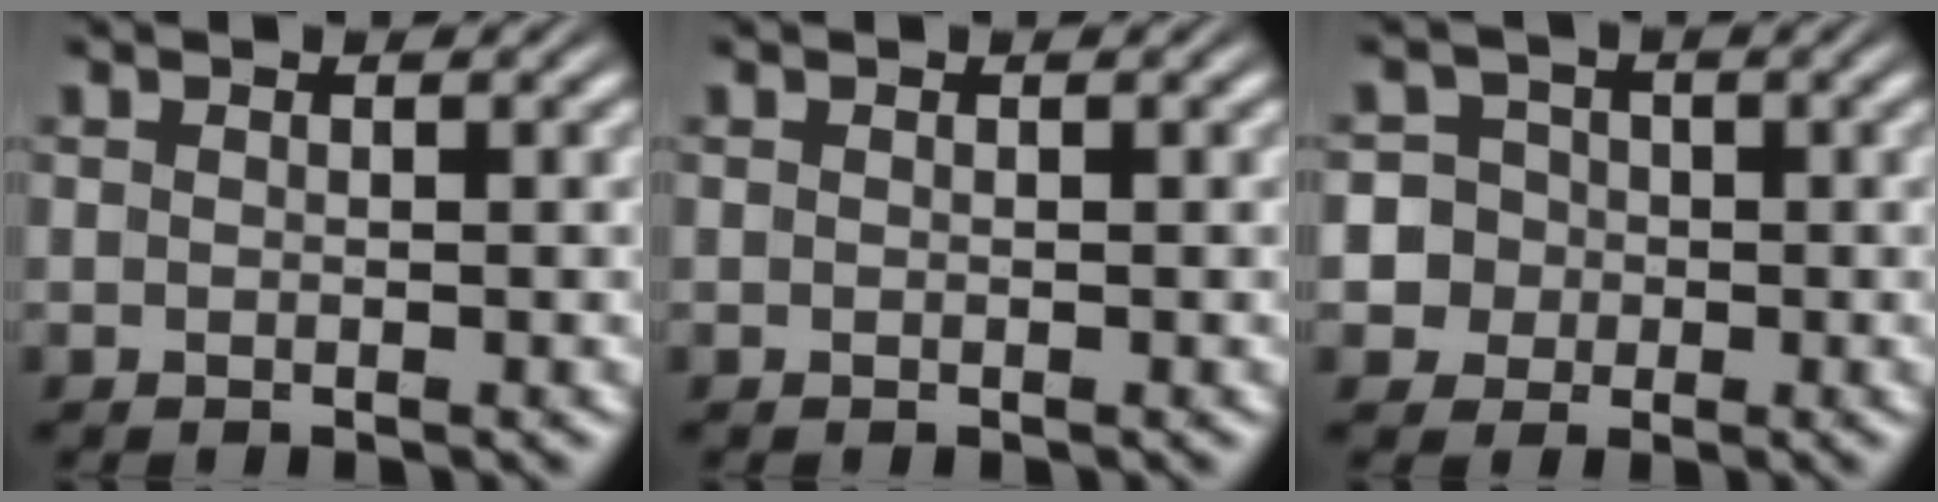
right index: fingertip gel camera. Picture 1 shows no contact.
{"total": 0.0}
{"total": 10.2, "force": [-2.1, 9.7, 2.6], "torque": [-0.100, -0.048, -0.032]}